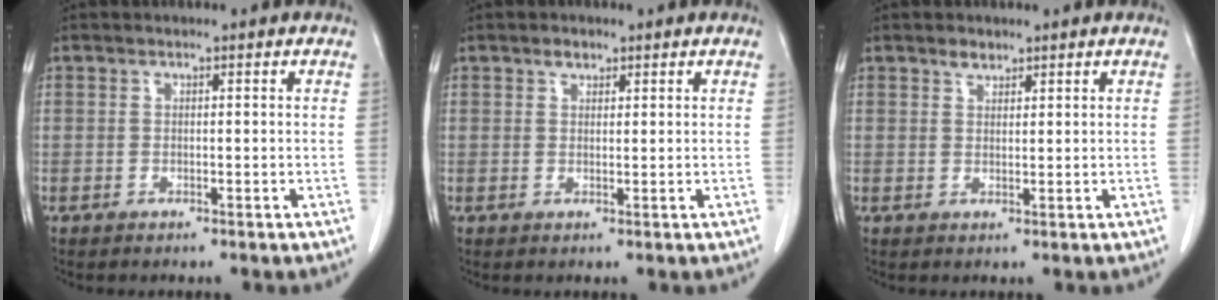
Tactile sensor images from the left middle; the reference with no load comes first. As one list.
[{"total": 1.4, "force": [1.0, 0.9, 0.6], "torque": [-0.012, 0.000, 0.015]}, {"total": 1.5, "force": [1.2, 0.7, 0.4], "torque": [-0.009, -0.003, 0.021]}]